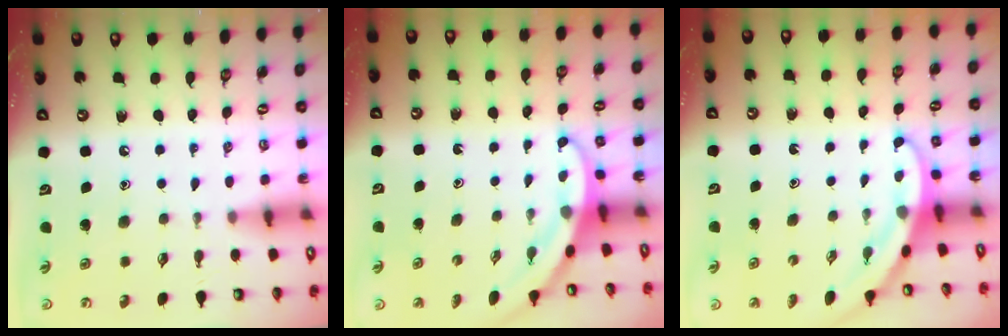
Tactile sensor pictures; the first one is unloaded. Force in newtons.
{"total": 3.4, "press": 3.4, "slide": 0.1}
{"total": 3.4, "press": 3.4, "slide": 0.1}